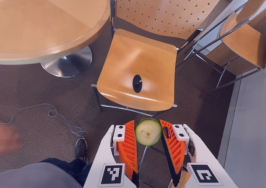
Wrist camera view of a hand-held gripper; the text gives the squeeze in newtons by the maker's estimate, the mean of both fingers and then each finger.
{"total": 10.1, "left": 10.3, "right": 9.8}